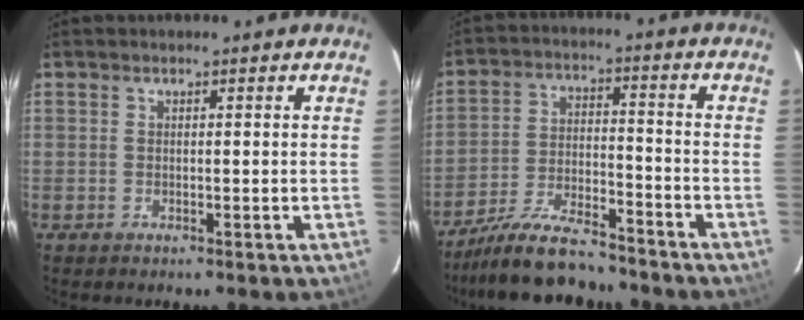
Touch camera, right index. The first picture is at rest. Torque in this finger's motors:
{"motor_torque": [1.09, -1.05, 0.29, 0.08]}